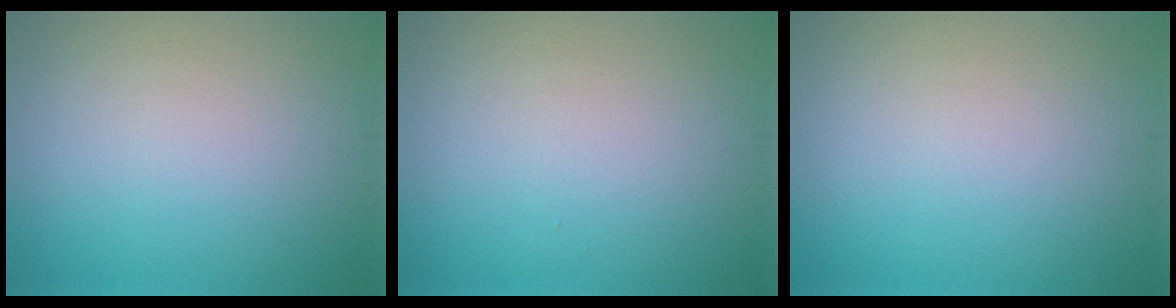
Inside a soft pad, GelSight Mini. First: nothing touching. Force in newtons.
{"total": 0.0}
{"total": 0.0}